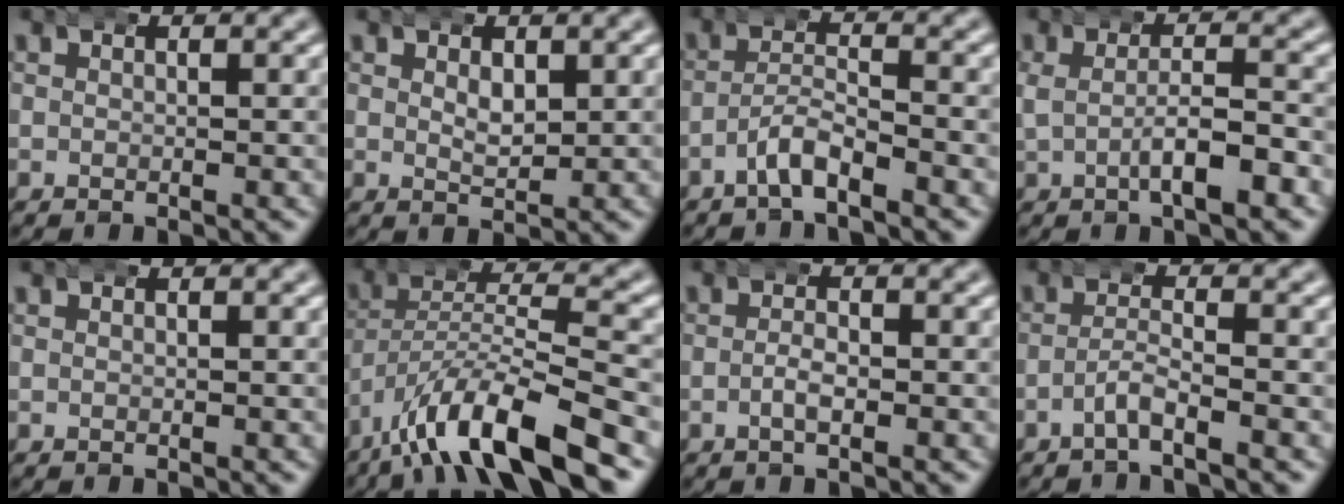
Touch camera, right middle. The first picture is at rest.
{"total": 2.1, "force": [0.8, 1.1, 1.6], "torque": [-0.024, -0.010, 0.019]}
{"total": 3.0, "force": [-2.4, 0.9, 1.5], "torque": [-0.017, 0.008, -0.053]}
{"total": 4.0, "force": [-0.8, 1.7, 3.5], "torque": [-0.052, 0.007, -0.016]}
{"total": 0.0}
{"total": 8.3, "force": [-4.8, 2.9, 6.0], "torque": [-0.110, -0.013, -0.078]}
{"total": 1.9, "force": [-1.1, 0.5, 1.4], "torque": [-0.021, -0.002, -0.023]}
{"total": 2.2, "force": [-1.8, -0.1, 1.3], "torque": [-0.018, 0.006, -0.037]}